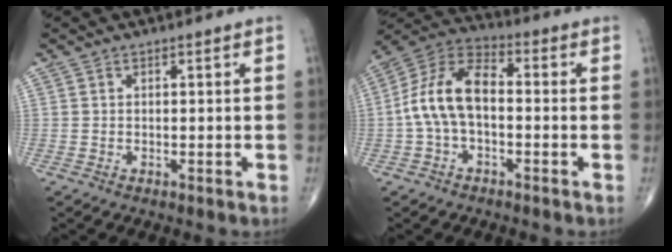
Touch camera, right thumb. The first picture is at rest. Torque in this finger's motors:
{"motor_torque": [0.16, 0.15, 0.80, -0.06, 0.26]}